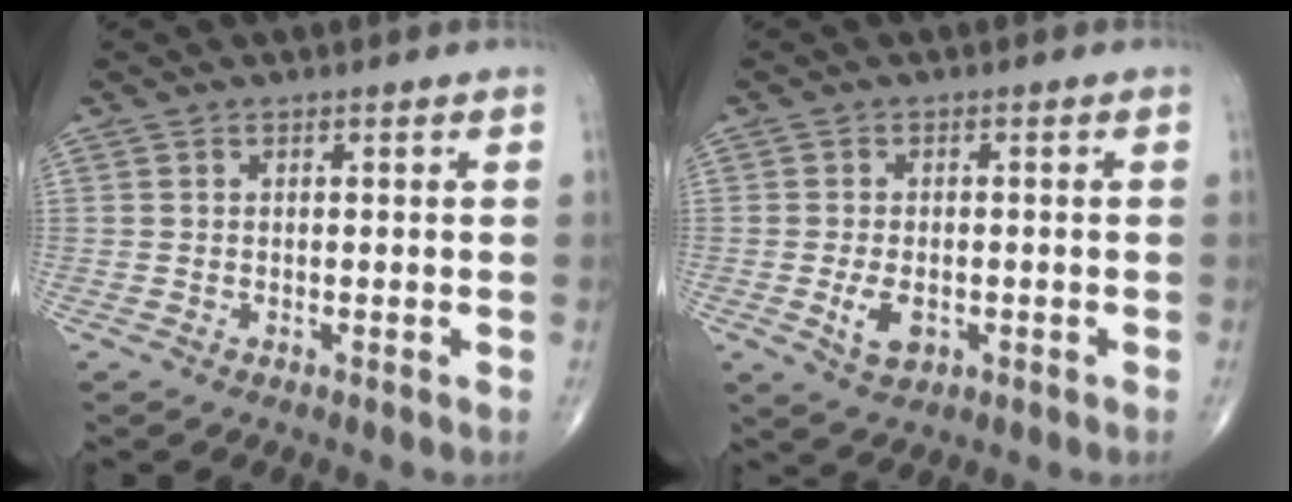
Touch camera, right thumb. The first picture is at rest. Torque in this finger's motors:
{"motor_torque": [-0.02, 0.29, 0.36, 0.31, 0.10]}